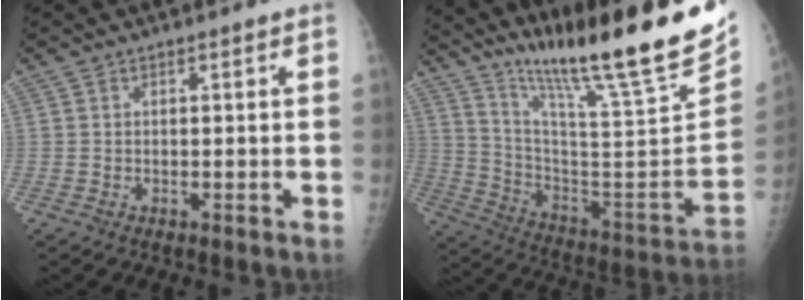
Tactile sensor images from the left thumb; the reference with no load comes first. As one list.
[{"total": 29.1, "force": [22.7, 1.3, 18.2], "torque": [-0.273, -0.137, 0.358]}]